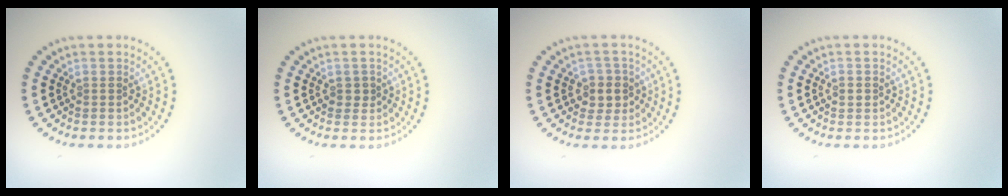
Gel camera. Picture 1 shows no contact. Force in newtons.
{"total": 1.0, "press": 1.0, "slide": 0.3}
{"total": 2.1, "press": 1.9, "slide": 0.8}
{"total": 1.0, "press": 1.0, "slide": 0.2}